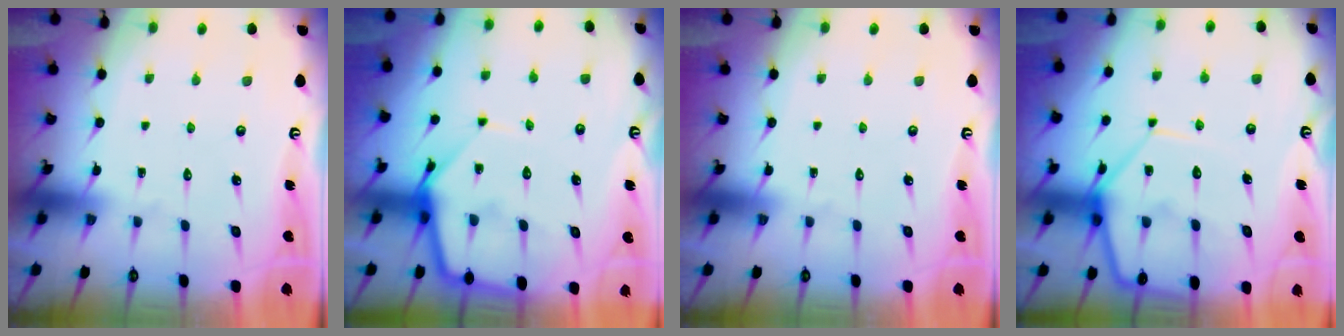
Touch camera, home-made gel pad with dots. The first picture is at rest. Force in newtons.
{"total": 10.5, "press": 10.4, "slide": 0.9}
{"total": 0.0}
{"total": 10.9, "press": 10.8, "slide": 1.3}